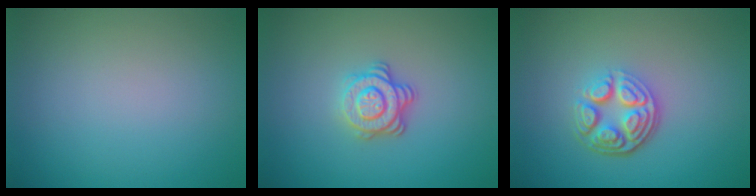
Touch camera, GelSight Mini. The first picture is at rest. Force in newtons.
{"total": 3.4, "press": 2.9, "slide": 1.8}
{"total": 4.8, "press": 3.5, "slide": 3.3}